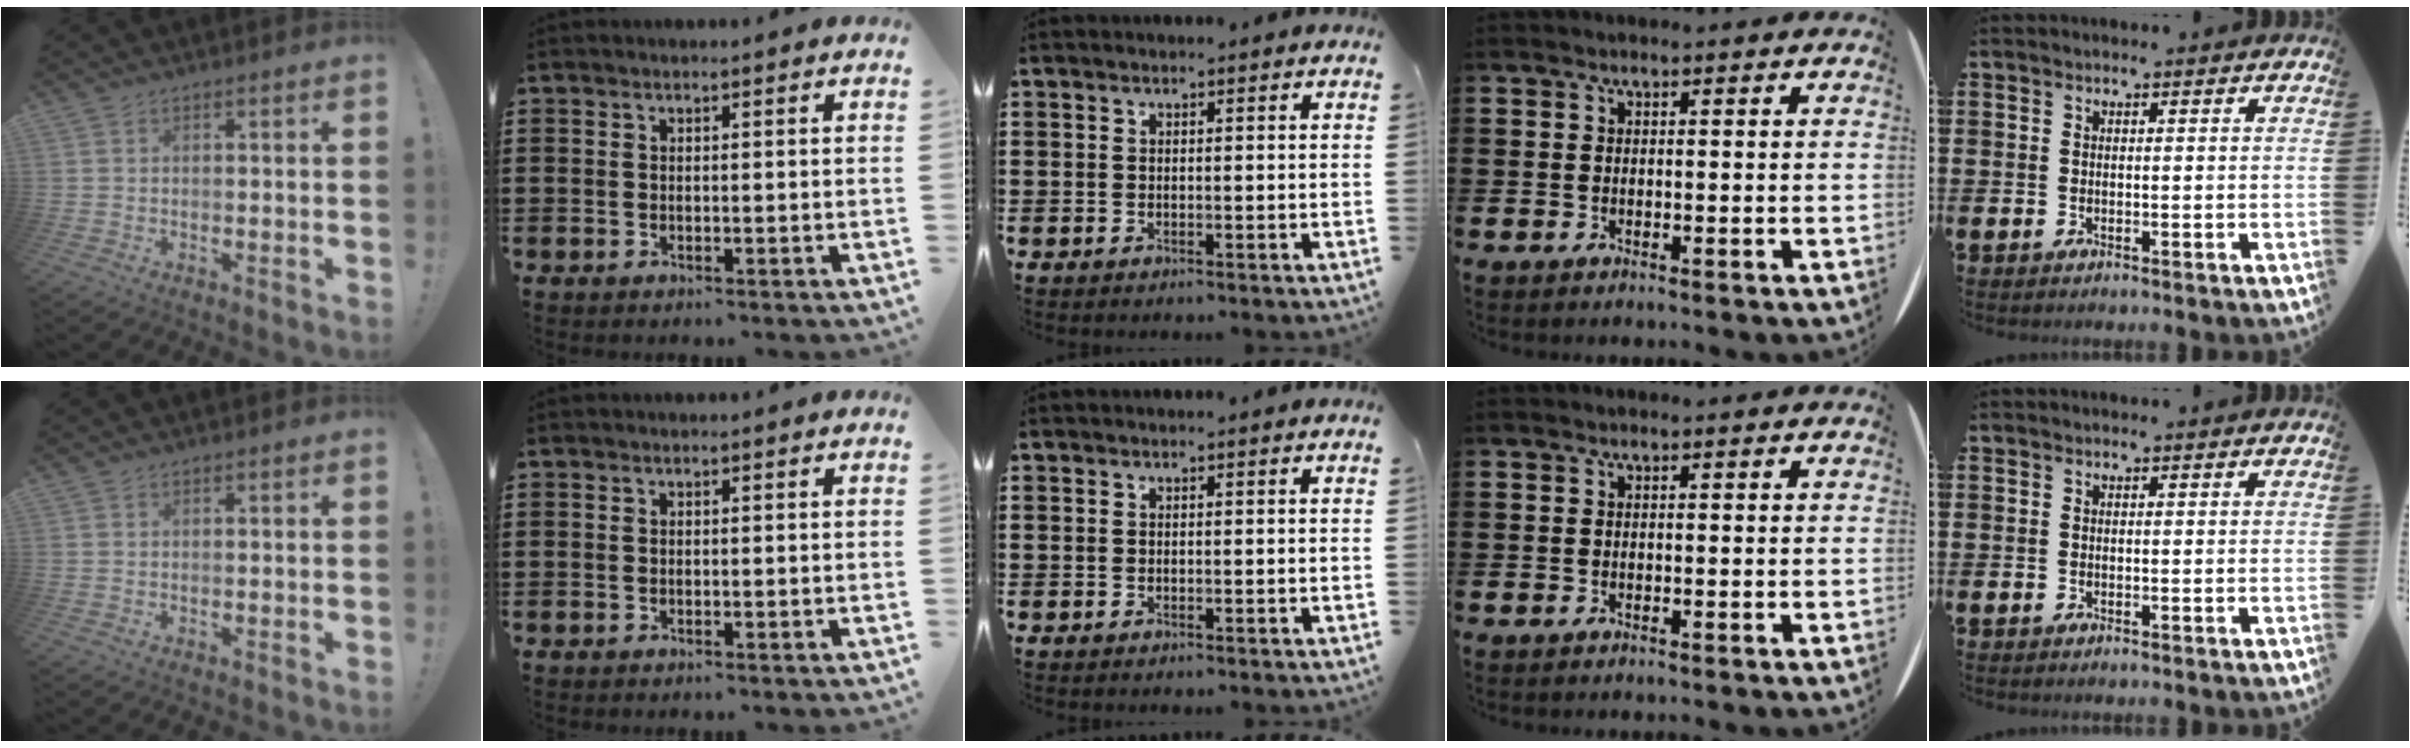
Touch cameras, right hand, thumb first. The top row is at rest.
{}